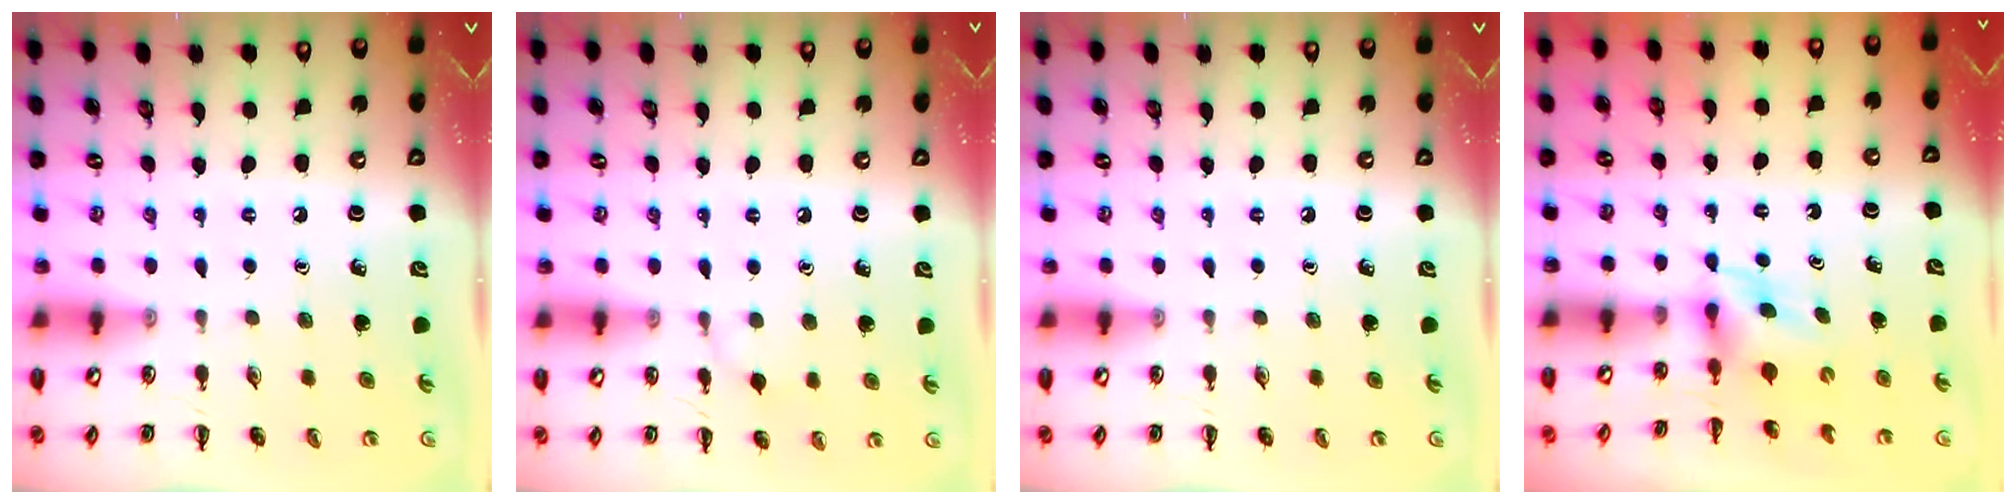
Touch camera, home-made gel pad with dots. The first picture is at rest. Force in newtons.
{"total": 5.4, "press": 5.1, "slide": 1.6}
{"total": 0.0}
{"total": 3.1, "press": 2.9, "slide": 1.2}